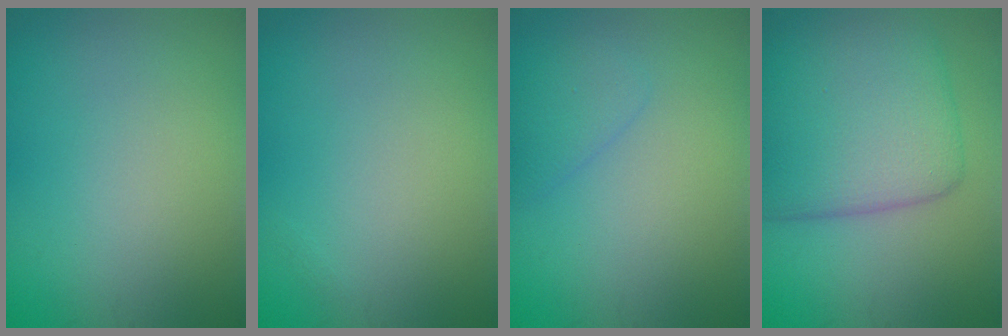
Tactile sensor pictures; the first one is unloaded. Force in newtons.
{"total": 0.0}
{"total": 1.6, "press": 1.6, "slide": 0.1}
{"total": 9.6, "press": 9.6, "slide": 0.3}